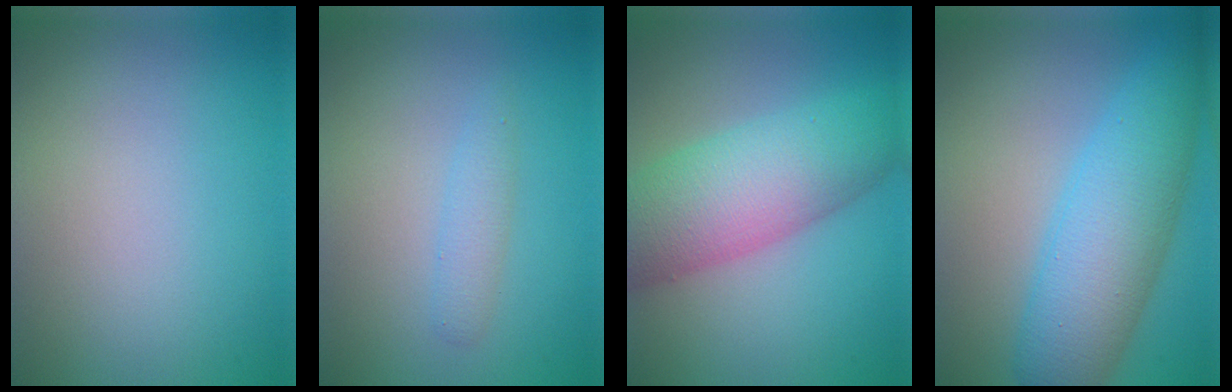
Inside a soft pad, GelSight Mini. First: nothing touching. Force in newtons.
{"total": 1.4, "press": 1.4, "slide": 0.1}
{"total": 8.5, "press": 8.5, "slide": 0.1}
{"total": 7.9, "press": 7.9, "slide": 0.2}